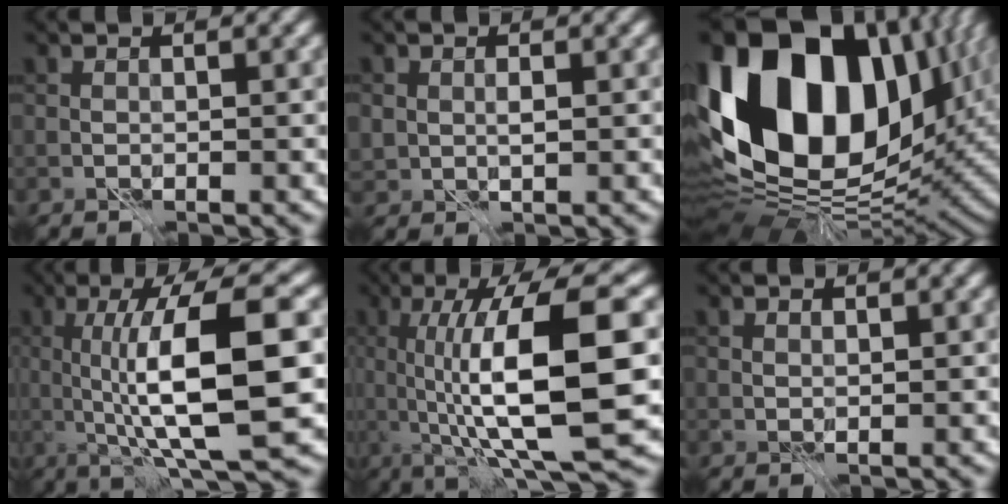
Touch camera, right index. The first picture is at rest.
{"total": 1.5, "force": [0.3, 1.2, 0.9], "torque": [-0.020, -0.006, 0.008]}
{"total": 20.1, "force": [5.8, 13.1, 14.0], "torque": [-0.287, 0.026, 0.099]}
{"total": 11.1, "force": [0.4, 2.6, 10.7], "torque": [-0.158, 0.003, 0.010]}
{"total": 12.8, "force": [0.4, 3.1, 12.4], "torque": [-0.185, 0.002, 0.008]}
{"total": 0.6, "force": [0.4, 0.4, 0.3], "torque": [-0.005, -0.002, 0.007]}